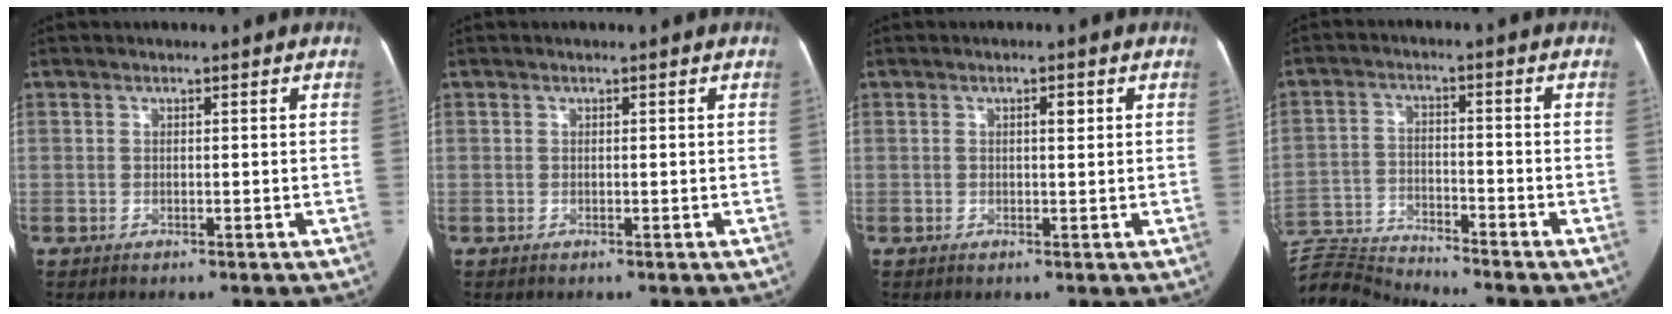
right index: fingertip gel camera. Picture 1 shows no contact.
{"total": 0.0}
{"total": 1.6, "force": [0.5, 0.5, 1.4], "torque": [-0.022, 0.003, 0.006]}
{"total": 9.5, "force": [-9.3, -1.6, 0.1], "torque": [-0.005, 0.005, -0.173]}